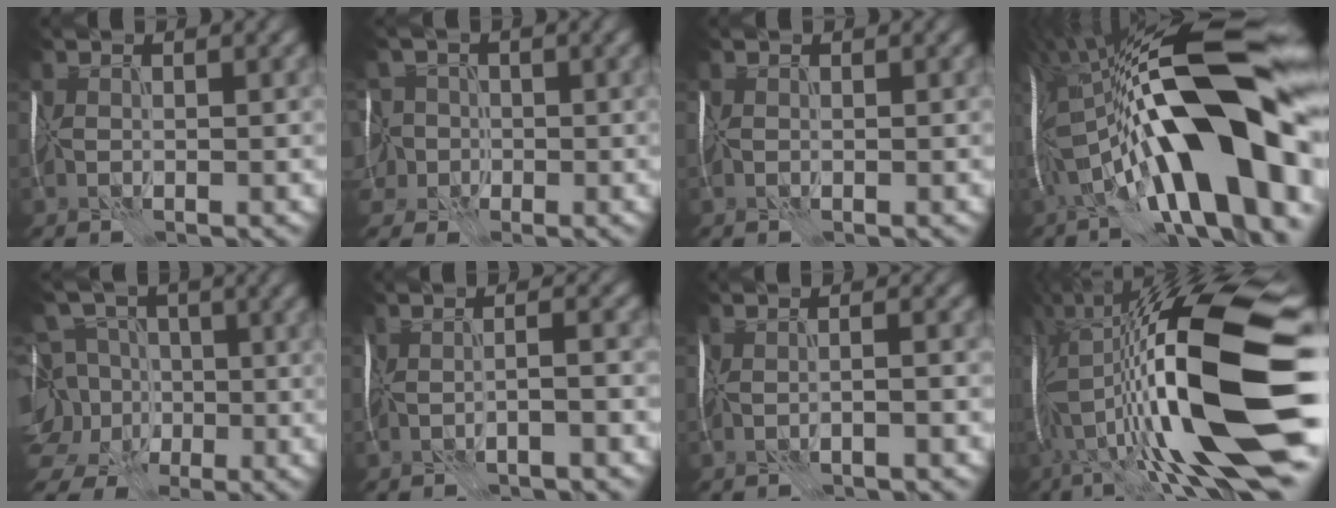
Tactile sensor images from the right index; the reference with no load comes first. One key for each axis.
{"total": 8.3, "fx": -2.6, "fy": 6.7, "fz": 4.1, "tx": -0.067, "ty": 0.001, "tz": -0.068}
{"total": 0.0}
{"total": 20.4, "fx": -2.8, "fy": 6.3, "fz": 19.1, "tx": -0.329, "ty": 0.024, "tz": -0.056}
{"total": 12.4, "fx": -1.2, "fy": 10.9, "fz": 5.8, "tx": -0.125, "ty": 0.017, "tz": -0.051}
{"total": 2.7, "fx": -1.5, "fy": 0.4, "fz": 2.2, "tx": -0.033, "ty": 0.004, "tz": -0.025}
{"total": 2.0, "fx": -1.3, "fy": 0.3, "fz": 1.5, "tx": -0.017, "ty": 0.005, "tz": -0.016}
{"total": 19.4, "fx": -0.2, "fy": 4.8, "fz": 18.8, "tx": -0.328, "ty": 0.027, "tz": -0.006}